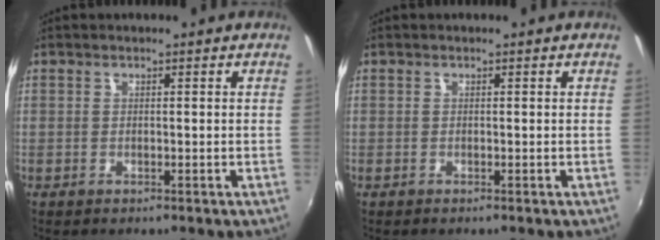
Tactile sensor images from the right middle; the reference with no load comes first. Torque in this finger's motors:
{"motor_torque": [0.00, 0.00, 0.00, 0.00]}